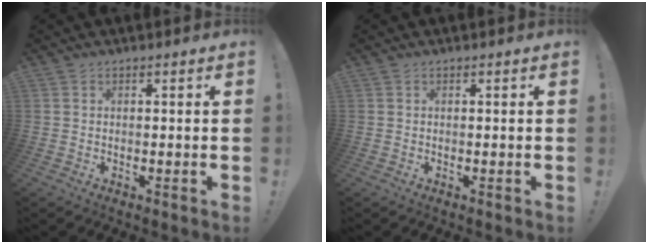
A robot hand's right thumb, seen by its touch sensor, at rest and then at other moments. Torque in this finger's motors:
{"motor_torque": [0.00, -0.01, -0.14, 0.11, 0.04]}